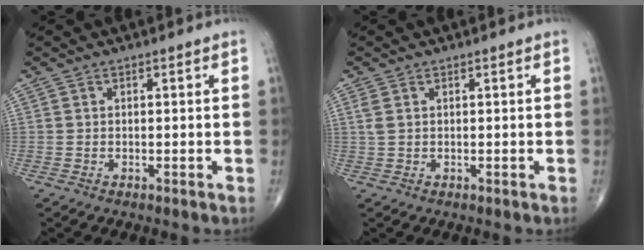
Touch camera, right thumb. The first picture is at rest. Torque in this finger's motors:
{"motor_torque": [0.01, 0.01, 0.21, 0.23, 0.01]}